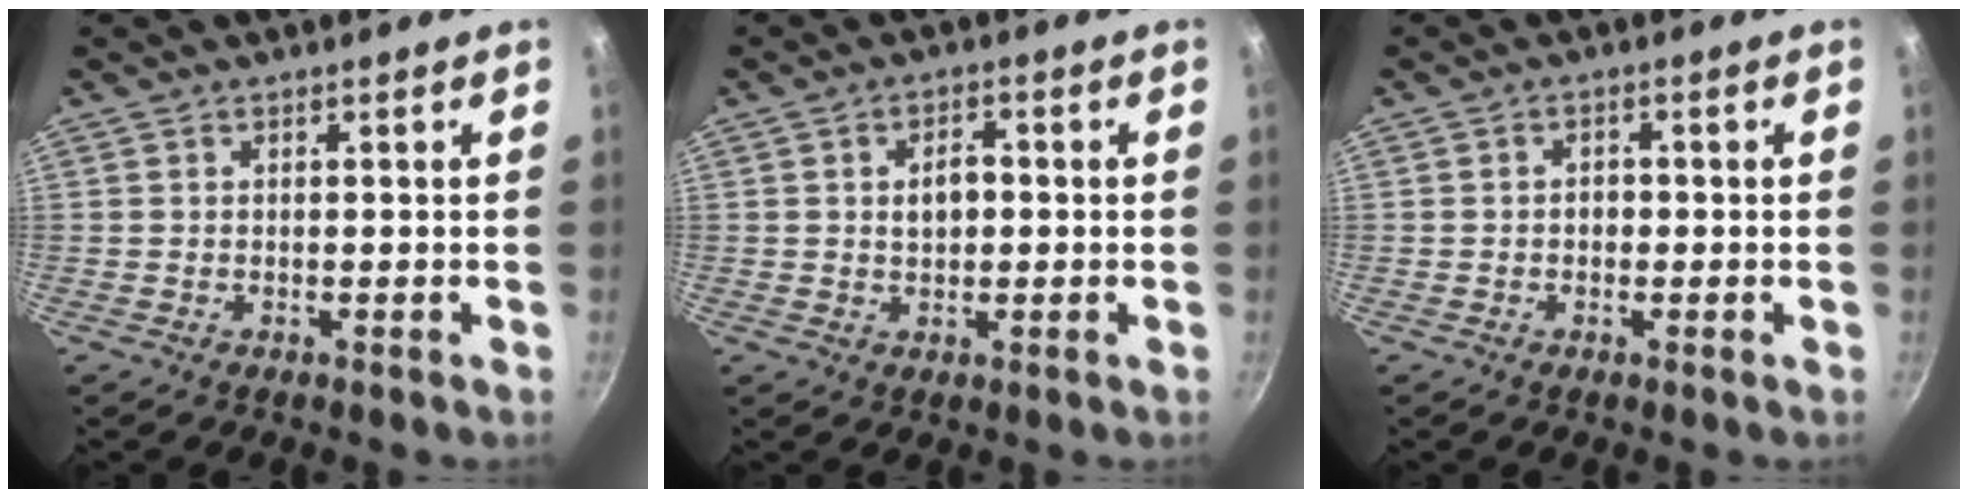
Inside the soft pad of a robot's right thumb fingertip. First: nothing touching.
{"total": 4.6, "force": [0.2, 3.0, 3.5], "torque": [-0.037, 0.010, 0.002]}
{"total": 2.1, "force": [-0.2, 1.7, 1.3], "torque": [-0.014, 0.007, -0.006]}